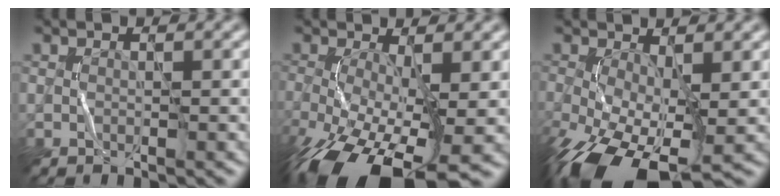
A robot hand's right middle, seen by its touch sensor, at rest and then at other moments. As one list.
[{"total": 12.9, "force": [-5.0, 5.4, 10.6], "torque": [-0.218, -0.040, -0.082]}, {"total": 11.7, "force": [-4.3, 6.0, 9.1], "torque": [-0.201, -0.051, -0.062]}]